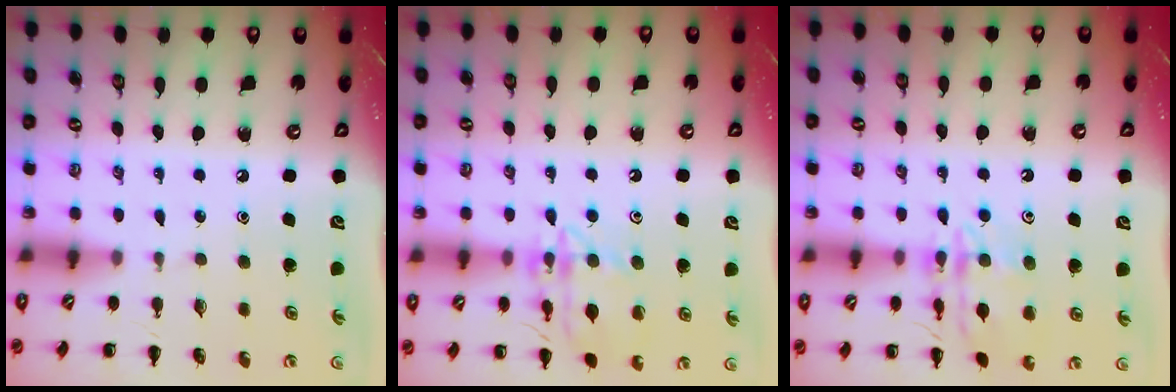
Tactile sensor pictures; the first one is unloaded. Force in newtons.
{"total": 14.8, "press": 14.7, "slide": 0.8}
{"total": 14.3, "press": 14.2, "slide": 0.9}